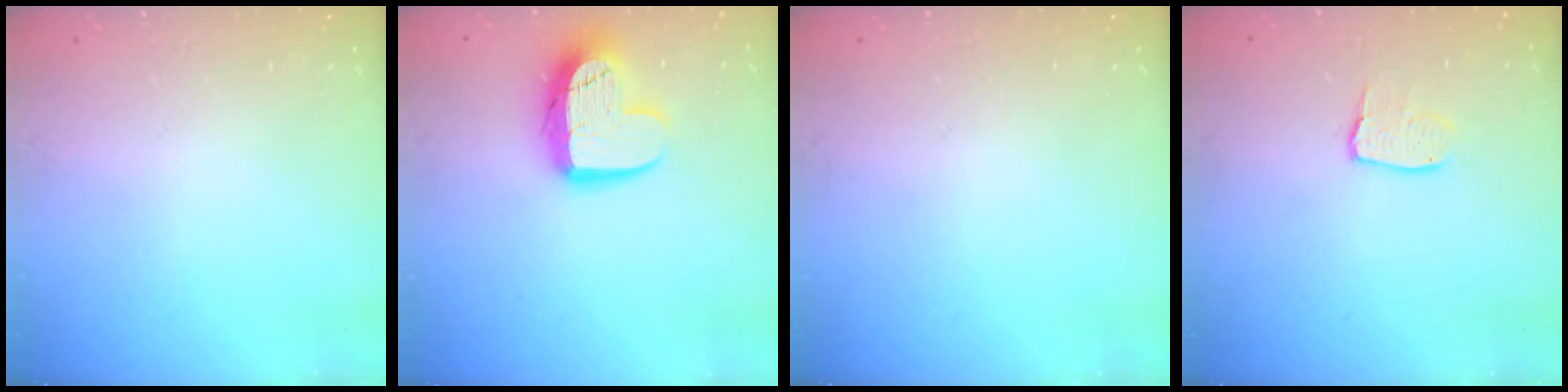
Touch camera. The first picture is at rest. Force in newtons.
{"total": 12.7, "press": 12.7, "slide": 1.0}
{"total": 0.0}
{"total": 6.1, "press": 6.0, "slide": 0.4}